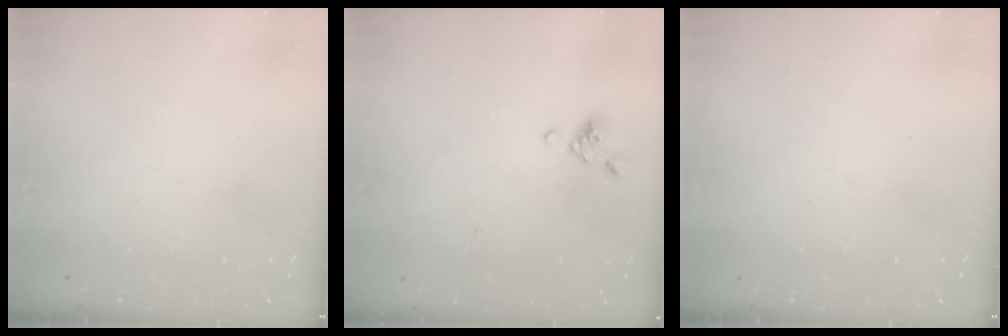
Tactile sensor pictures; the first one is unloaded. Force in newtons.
{"total": 6.2, "press": 6.2, "slide": 0.5}
{"total": 0.0}